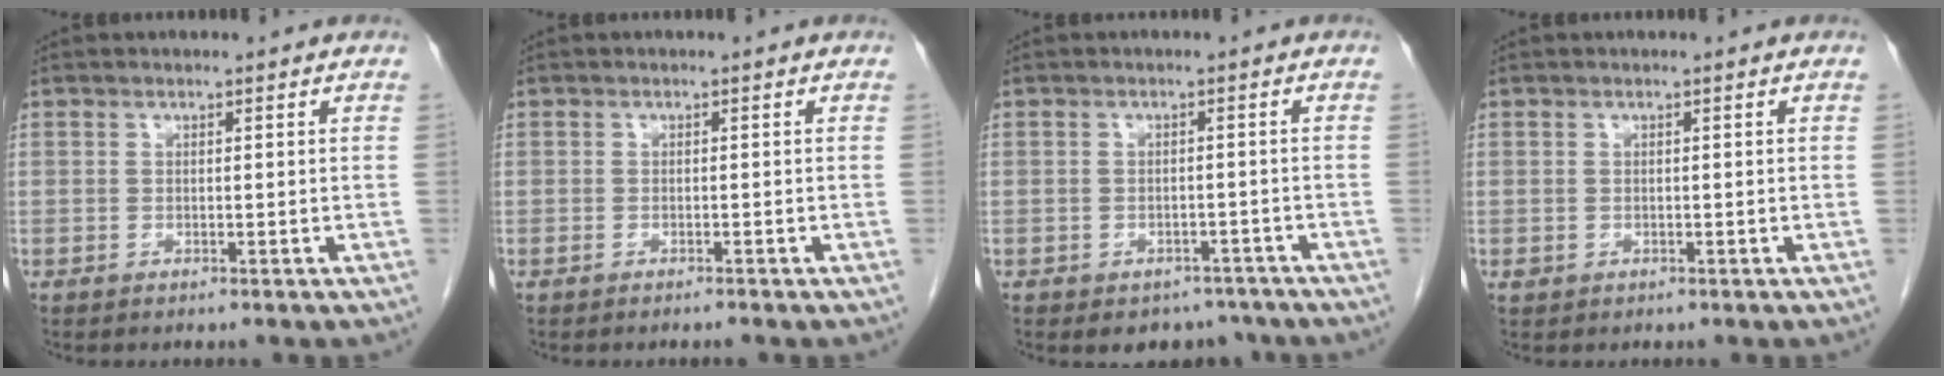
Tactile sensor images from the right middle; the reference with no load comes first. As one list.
[{"total": 0.6, "force": [-0.6, -0.1, 0.3], "torque": [-0.009, -0.001, -0.010]}, {"total": 4.8, "force": [-3.8, 2.8, 0.7], "torque": [0.009, 0.011, -0.045]}, {"total": 0.7, "force": [-0.2, 0.7, 0.3], "torque": [-0.007, 0.001, 0.001]}]